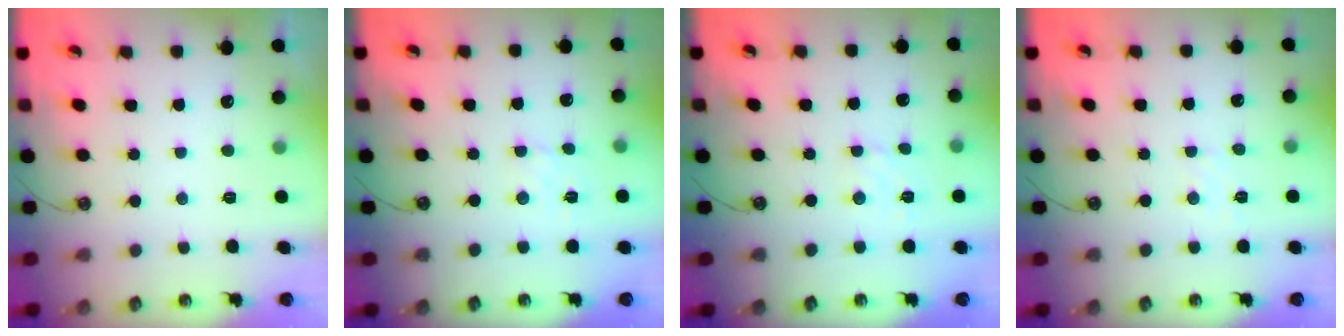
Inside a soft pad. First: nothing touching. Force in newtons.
{"total": 2.9, "press": 2.8, "slide": 0.6}
{"total": 1.8, "press": 1.7, "slide": 0.7}
{"total": 3.9, "press": 3.9, "slide": 0.4}